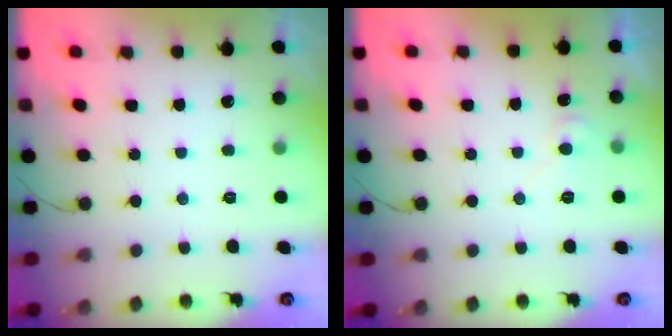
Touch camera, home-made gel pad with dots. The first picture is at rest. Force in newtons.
{"total": 5.2, "press": 5.2, "slide": 0.5}